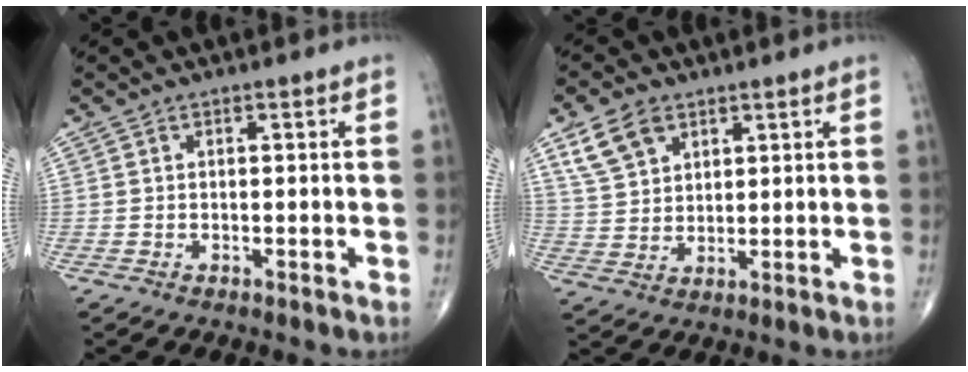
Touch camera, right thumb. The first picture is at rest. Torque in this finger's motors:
{"motor_torque": [-0.97, 1.02, 0.57, 0.53, 0.07]}